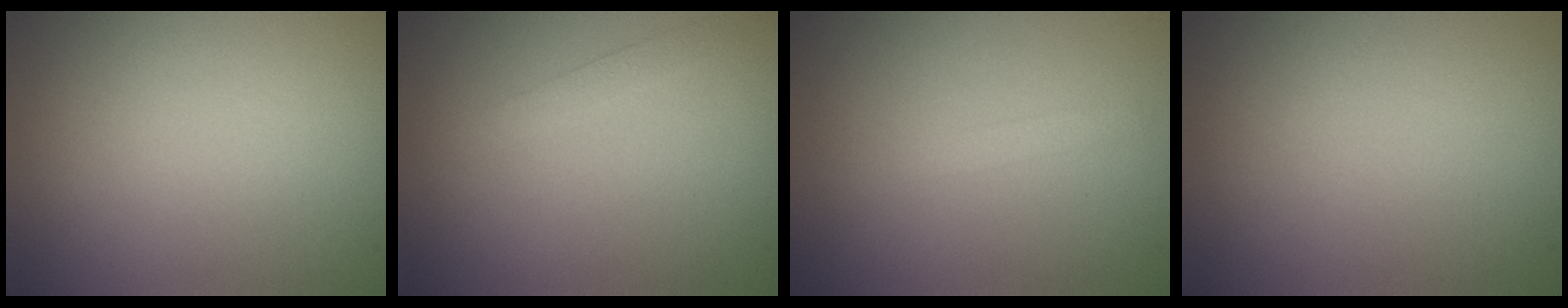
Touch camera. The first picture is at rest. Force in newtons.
{"total": 1.3, "press": 1.3, "slide": 0.1}
{"total": 0.8, "press": 0.8, "slide": 0.0}
{"total": 0.0}